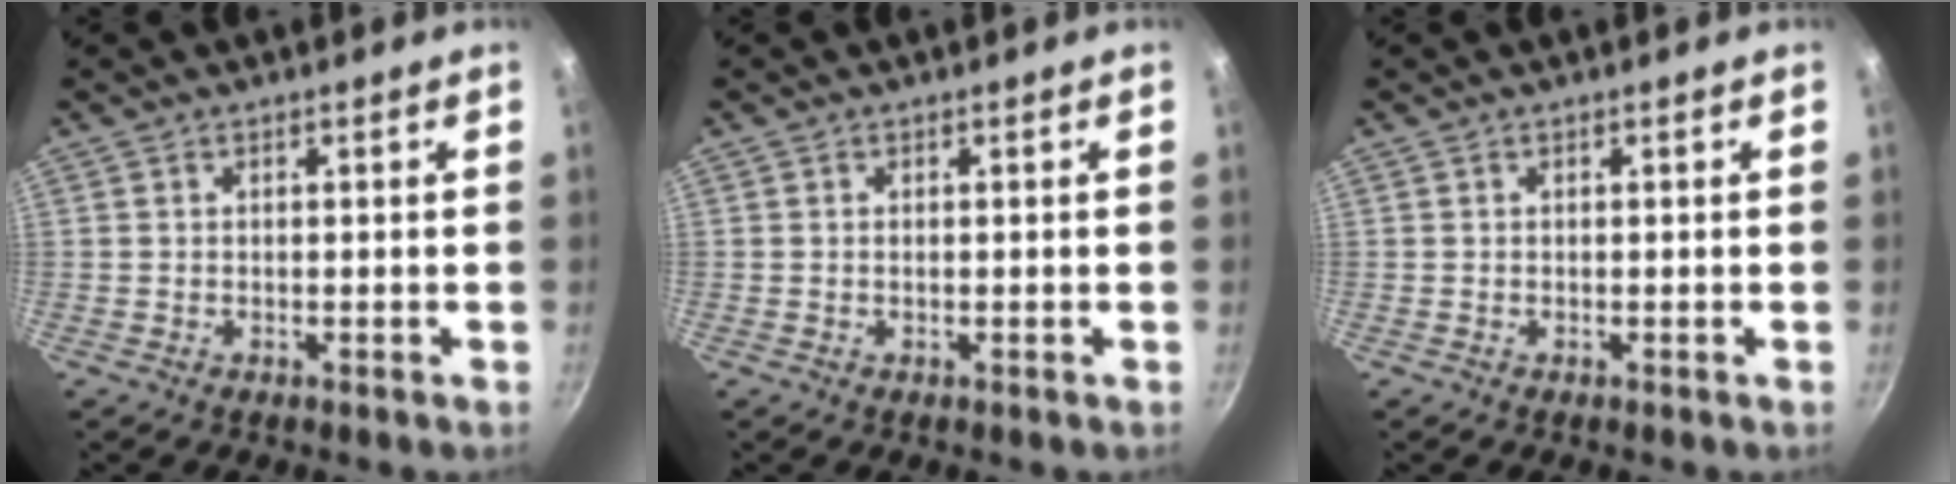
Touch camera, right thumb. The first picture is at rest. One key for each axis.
{"total": 0.0}
{"total": 0.0}